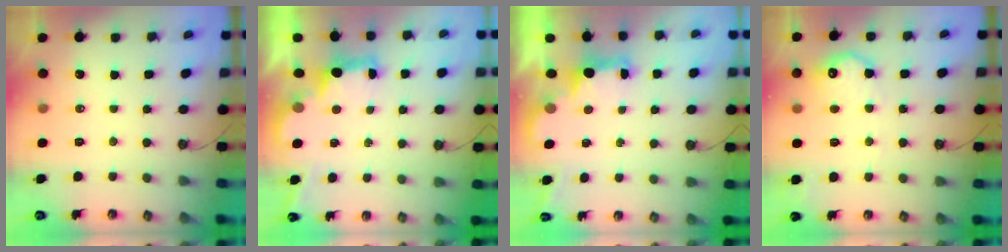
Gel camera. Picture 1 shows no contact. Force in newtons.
{"total": 2.9, "press": 2.7, "slide": 0.9}
{"total": 2.4, "press": 2.3, "slide": 0.7}
{"total": 10.8, "press": 10.8, "slide": 0.4}